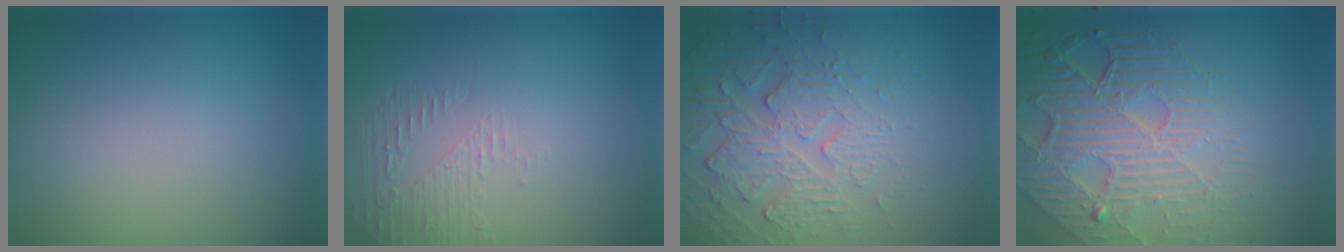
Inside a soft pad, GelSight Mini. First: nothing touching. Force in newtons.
{"total": 1.6, "press": 0.4, "slide": 1.6}
{"total": 5.7, "press": 3.7, "slide": 4.3}
{"total": 8.6, "press": 5.8, "slide": 6.4}